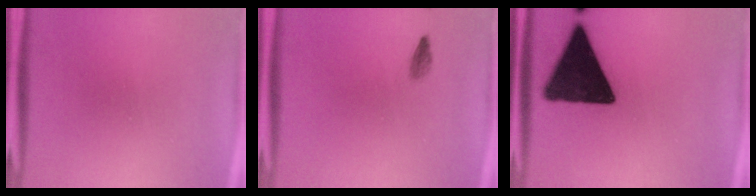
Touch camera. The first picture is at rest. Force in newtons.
{"total": 0.9}
{"total": 14.3}